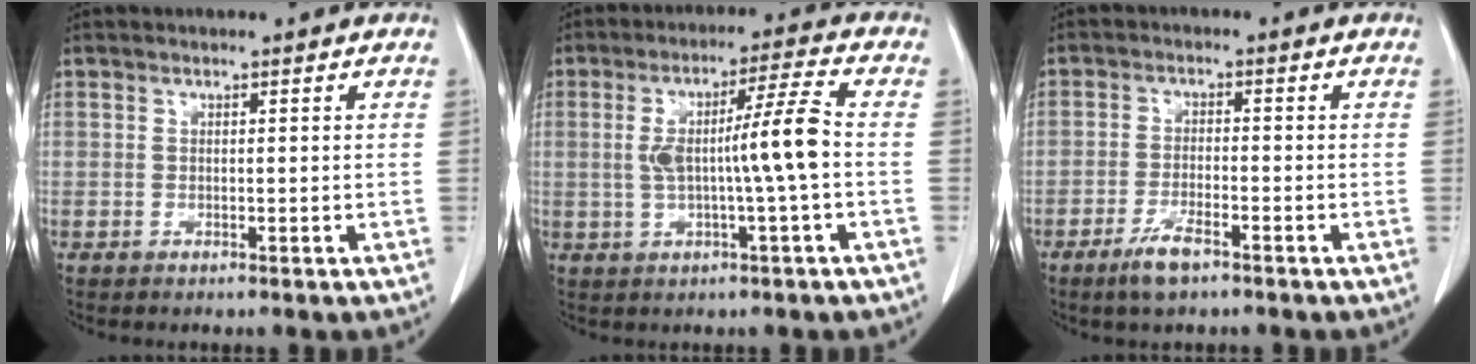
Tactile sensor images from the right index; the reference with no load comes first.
{"total": 8.8, "force": [-0.6, -0.7, 8.8], "torque": [-0.156, 0.014, -0.009]}
{"total": 4.5, "force": [-3.0, 0.9, 3.1], "torque": [-0.065, -0.003, -0.052]}